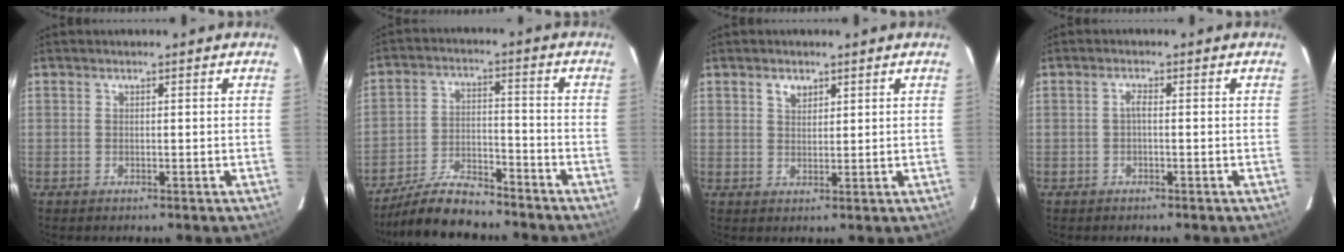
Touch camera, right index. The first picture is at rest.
{"total": 11.6, "force": [-10.4, 3.0, 4.3], "torque": [-0.111, 0.001, -0.179]}
{"total": 2.5, "force": [1.4, 1.6, 1.2], "torque": [-0.017, 0.006, 0.026]}
{"total": 1.1, "force": [-0.3, 0.2, 1.0], "torque": [-0.020, 0.006, -0.008]}